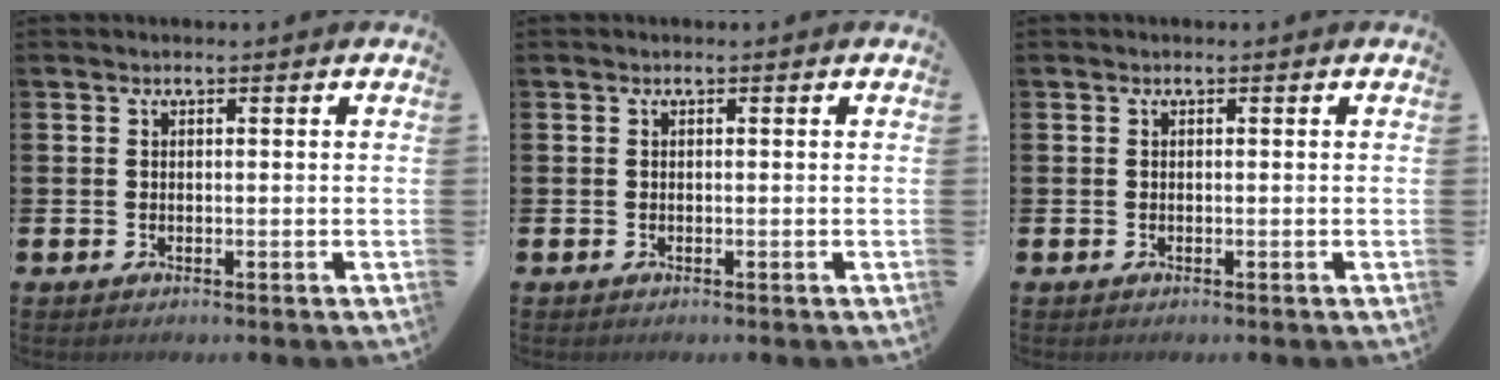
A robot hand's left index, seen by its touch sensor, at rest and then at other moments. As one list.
[{"total": 0.0}, {"total": 0.0}]